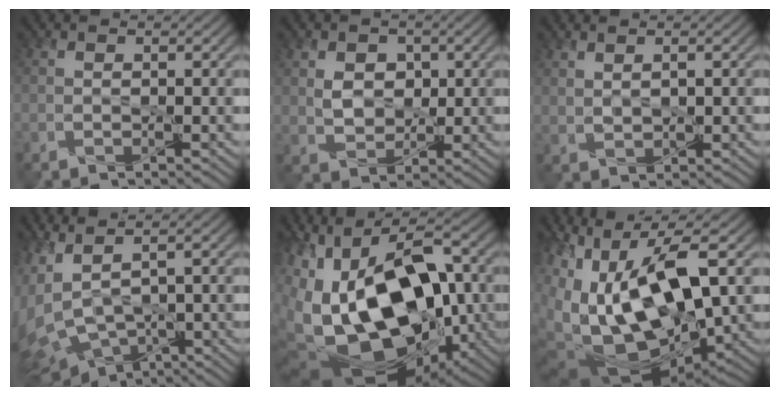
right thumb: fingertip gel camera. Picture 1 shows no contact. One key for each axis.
{"total": 4.2, "fx": 1.0, "fy": 3.2, "fz": 2.5, "tx": -0.069, "ty": -0.002, "tz": 0.014}
{"total": 2.0, "fx": 1.2, "fy": 0.9, "fz": 1.3, "tx": -0.037, "ty": -0.001, "tz": 0.032}
{"total": 11.3, "fx": -1.3, "fy": 6.6, "fz": 9.0, "tx": -0.252, "ty": -0.033, "tz": 0.002}
{"total": 22.2, "fx": -4.3, "fy": 12.7, "fz": 17.6, "tx": -0.330, "ty": -0.002, "tz": -0.066}
{"total": 18.9, "fx": -0.9, "fy": 8.7, "fz": 16.8, "tx": -0.319, "ty": -0.004, "tz": -0.009}